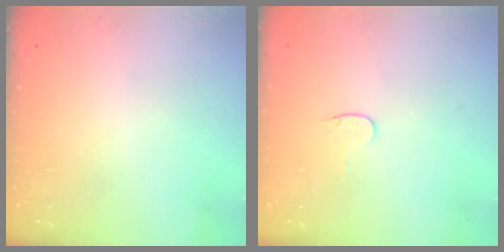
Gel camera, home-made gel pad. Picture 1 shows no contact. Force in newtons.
{"total": 3.4, "press": 3.3, "slide": 0.4}